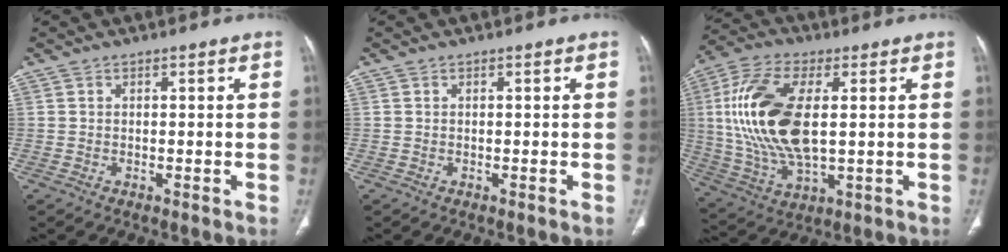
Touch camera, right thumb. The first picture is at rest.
{"total": 0.0}
{"total": 19.8, "force": [2.3, 9.4, 17.2], "torque": [-0.364, -0.004, 0.045]}